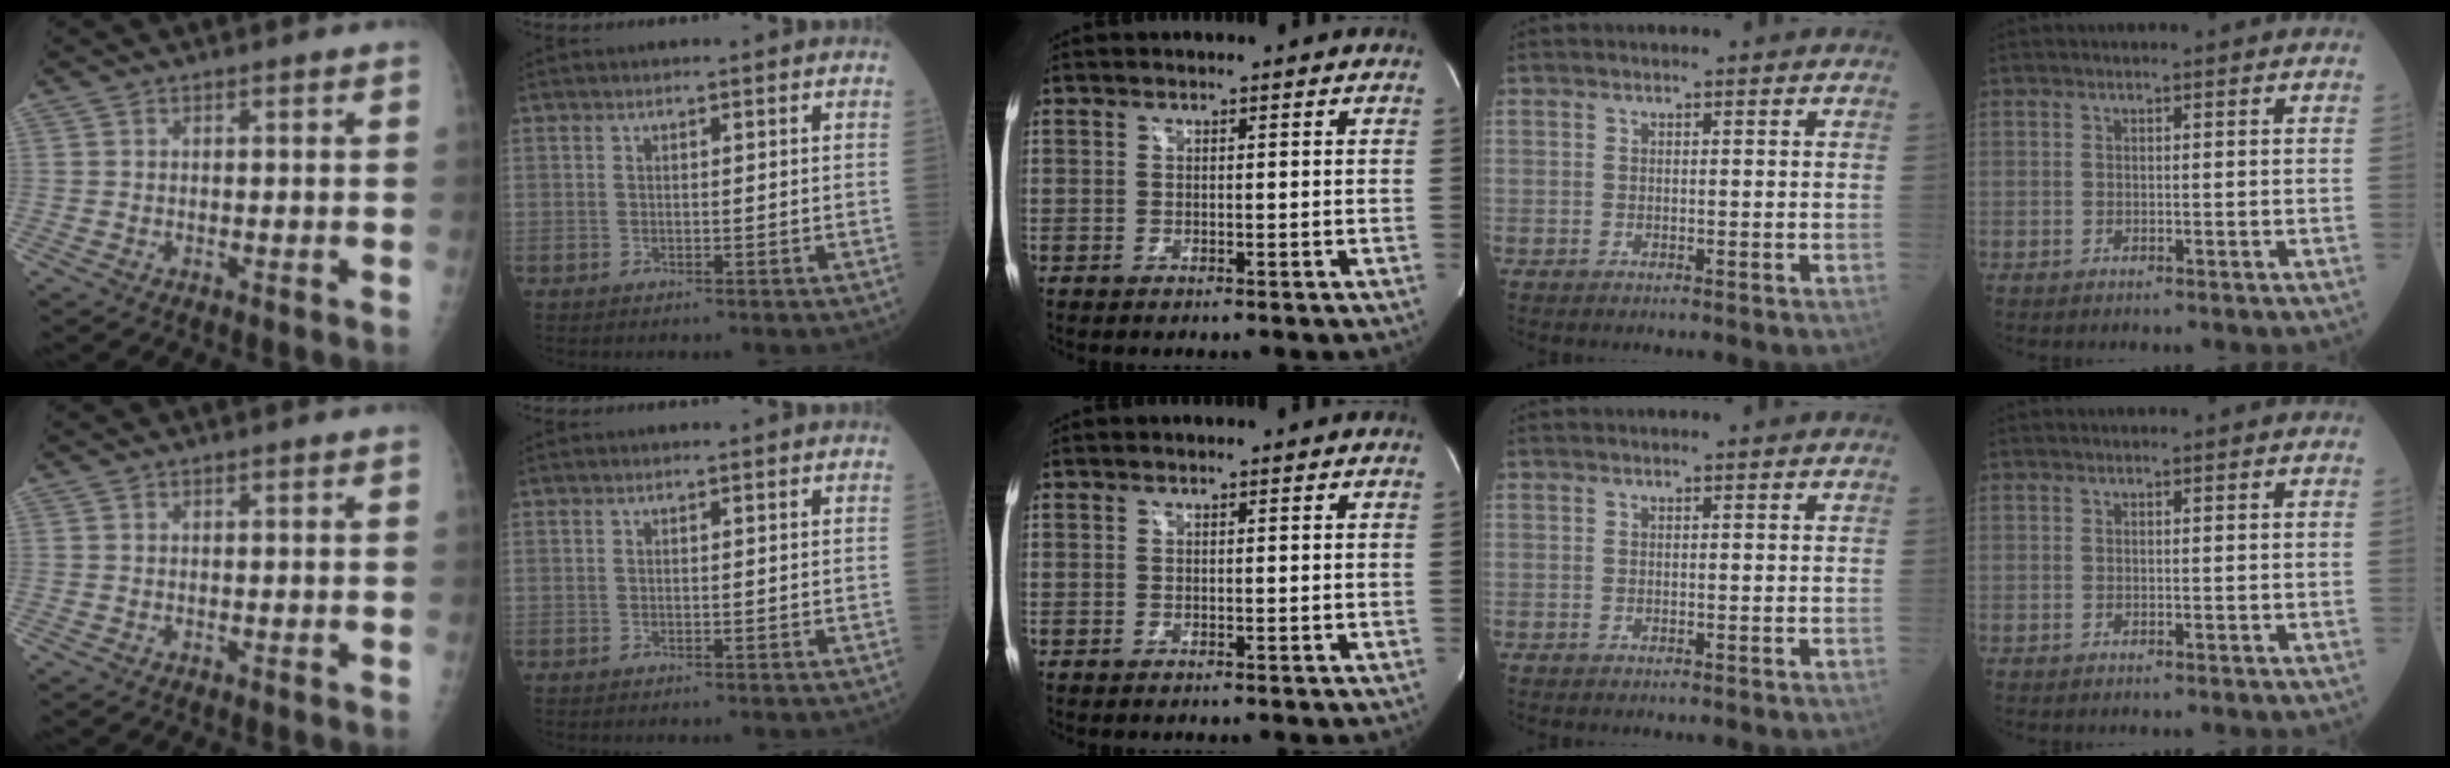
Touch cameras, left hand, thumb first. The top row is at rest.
{}